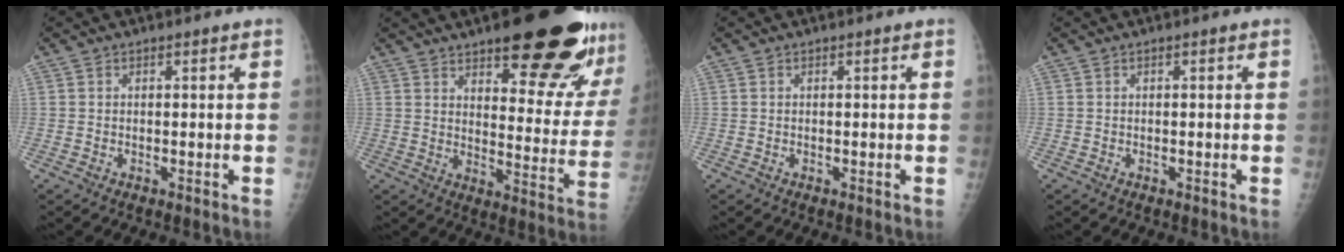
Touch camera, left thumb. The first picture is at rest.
{"total": 23.5, "force": [15.3, 7.0, 16.4], "torque": [-0.177, -0.079, 0.205]}
{"total": 0.0}
{"total": 0.0}